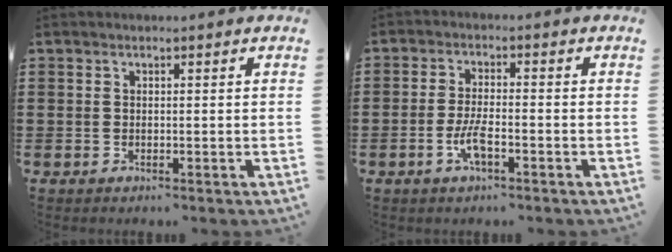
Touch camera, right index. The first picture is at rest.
{"total": 4.1, "force": [-1.7, 1.1, 3.6], "torque": [-0.081, -0.003, -0.037]}